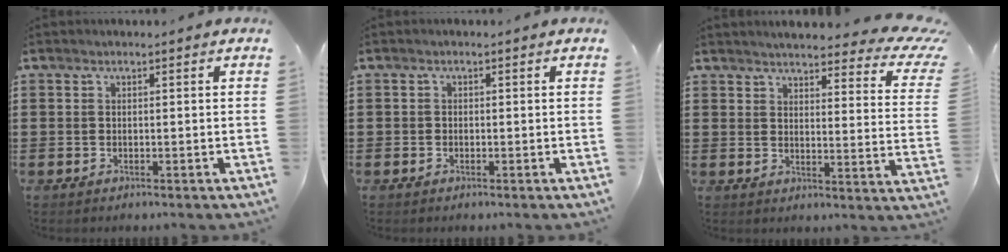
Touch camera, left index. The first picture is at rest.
{"total": 0.6, "force": [-0.3, 0.5, 0.1], "torque": [-0.003, 0.001, -0.006]}
{"total": 5.1, "force": [4.4, 0.5, 2.4], "torque": [-0.050, -0.035, 0.071]}